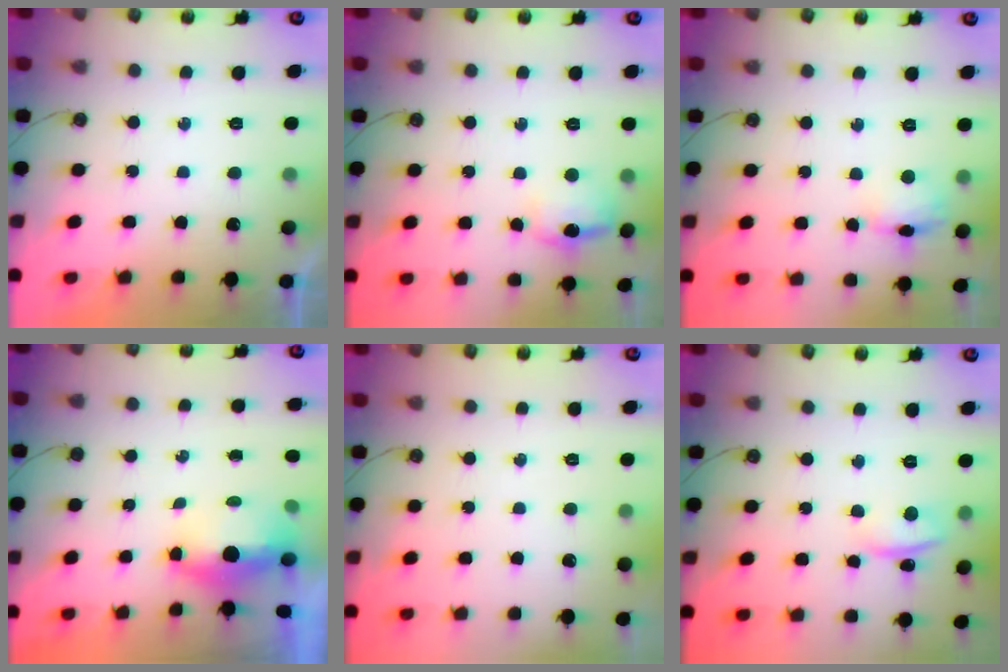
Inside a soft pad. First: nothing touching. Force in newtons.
{"total": 10.1, "press": 10.0, "slide": 0.8}
{"total": 6.1, "press": 6.0, "slide": 1.2}
{"total": 12.8, "press": 6.2, "slide": 11.2}
{"total": 0.0}
{"total": 1.6, "press": 1.4, "slide": 0.7}